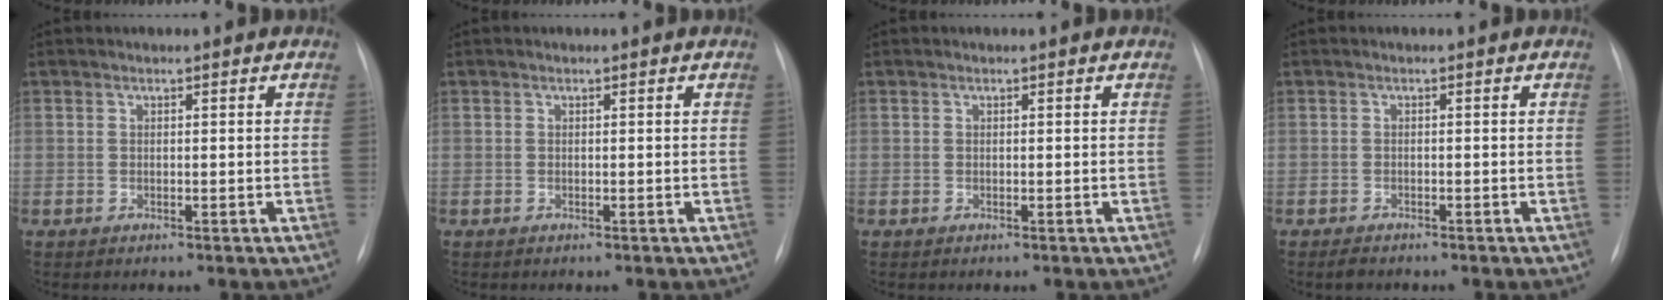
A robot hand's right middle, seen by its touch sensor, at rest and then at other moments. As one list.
[{"total": 0.0}, {"total": 0.0}, {"total": 1.5, "force": [-1.2, 0.6, 0.4], "torque": [-0.013, -0.002, -0.018]}]